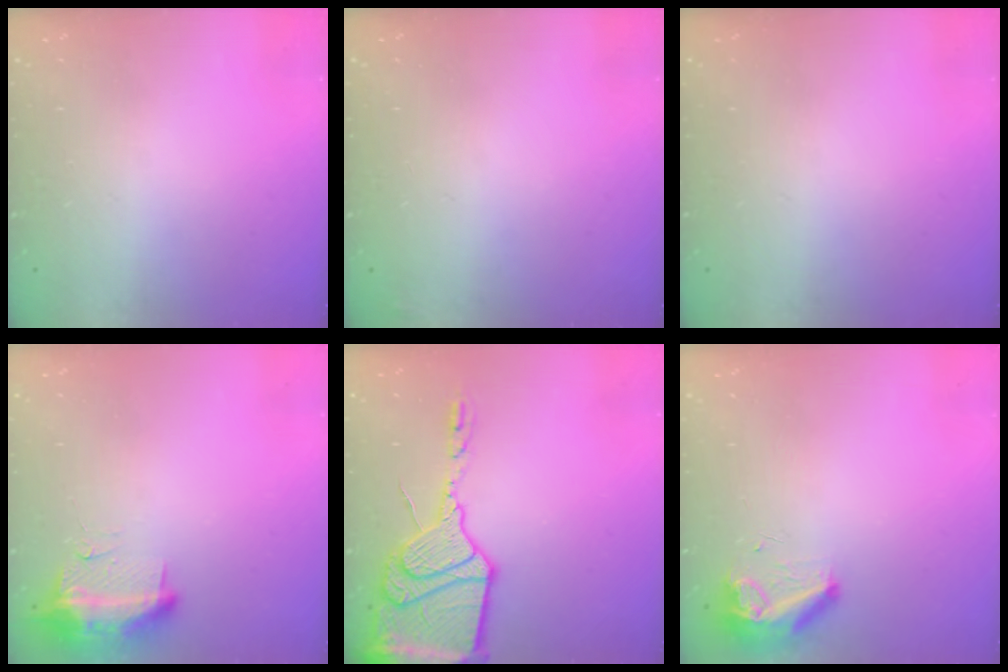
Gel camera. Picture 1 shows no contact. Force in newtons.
{"total": 2.3, "press": 2.2, "slide": 0.8}
{"total": 0.0}
{"total": 11.3, "press": 10.3, "slide": 4.7}
{"total": 24.1, "press": 21.5, "slide": 10.8}
{"total": 8.3, "press": 8.2, "slide": 0.9}